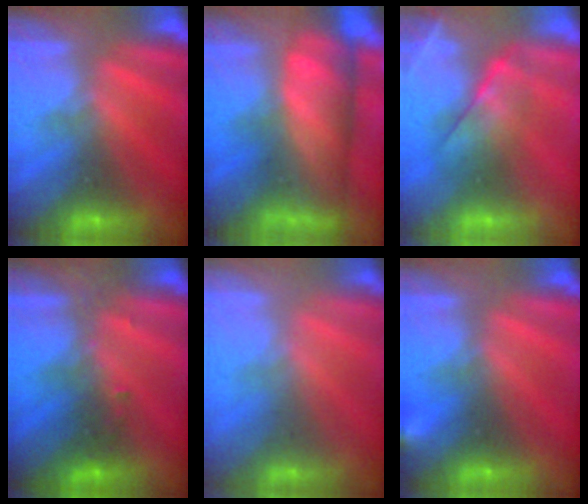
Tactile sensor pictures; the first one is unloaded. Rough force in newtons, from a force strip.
{"total": 8.7}
{"total": 4.4}
{"total": 2.7}
{"total": 2.0}
{"total": 3.2}